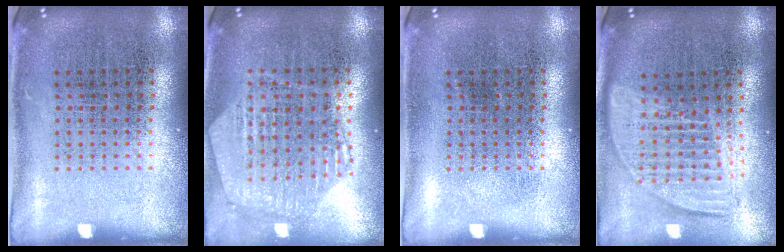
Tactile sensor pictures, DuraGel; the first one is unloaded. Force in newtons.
{"total": 1.1, "press": 1.1, "slide": 0.2}
{"total": 0.0}
{"total": 1.8, "press": 1.6, "slide": 1.0}